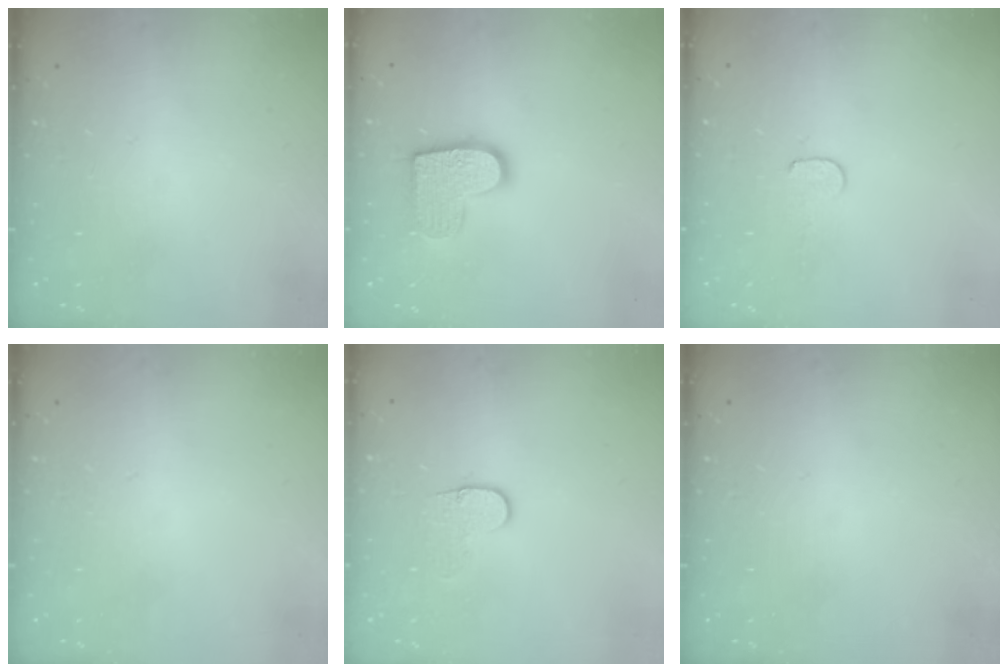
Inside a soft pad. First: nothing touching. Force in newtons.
{"total": 12.1, "press": 12.0, "slide": 0.6}
{"total": 4.1, "press": 4.1, "slide": 0.4}
{"total": 0.0}
{"total": 5.7, "press": 5.6, "slide": 0.6}
{"total": 0.0}